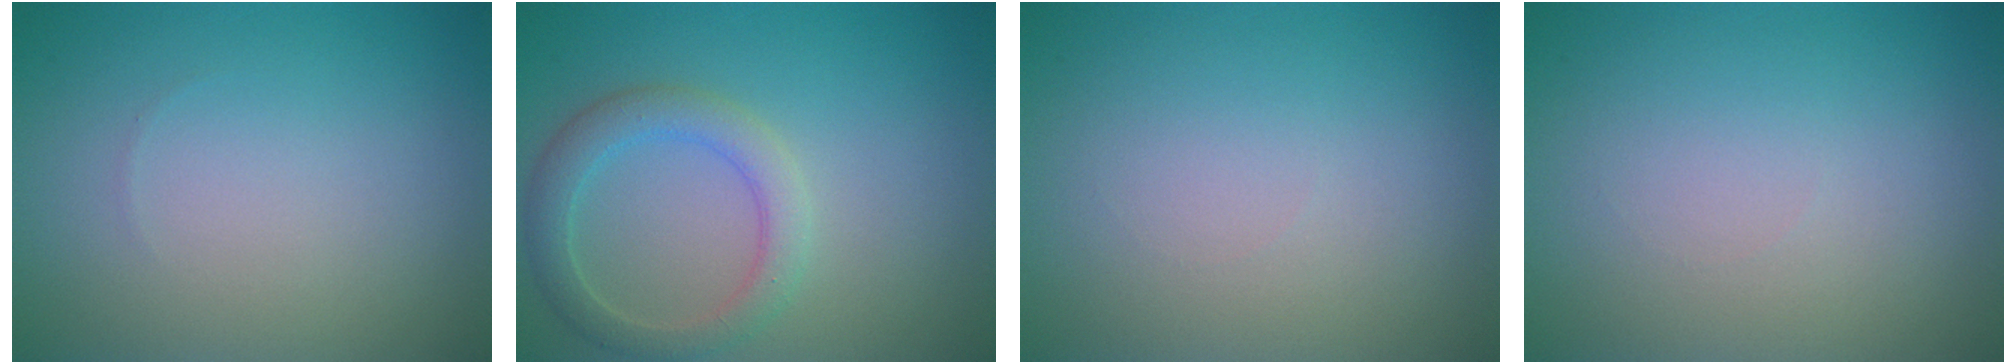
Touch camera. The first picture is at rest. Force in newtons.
{"total": 3.2, "press": 3.2, "slide": 0.2}
{"total": 0.0}
{"total": 0.0}